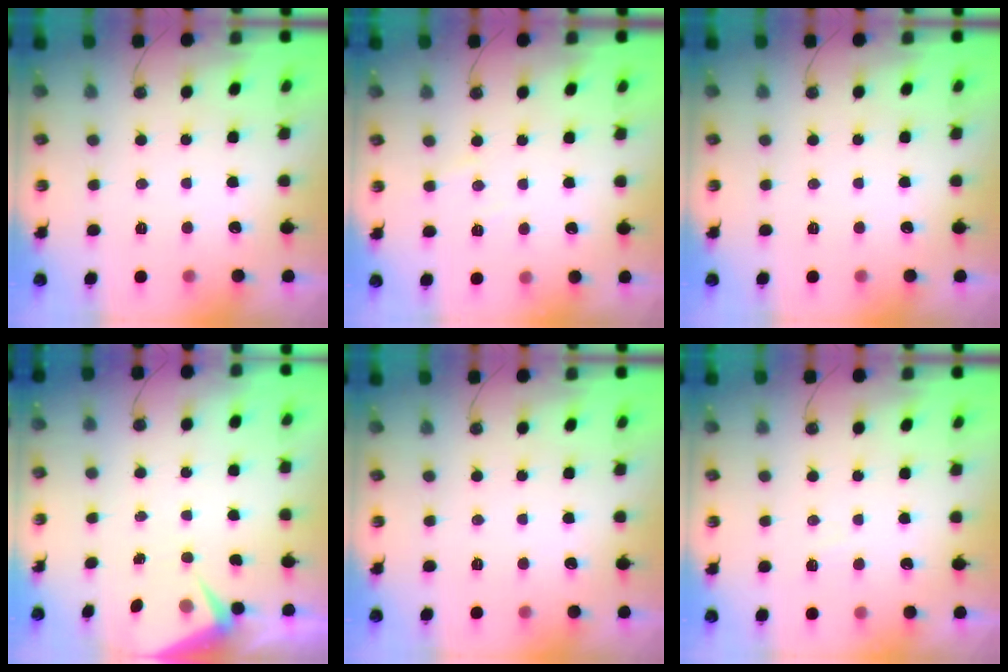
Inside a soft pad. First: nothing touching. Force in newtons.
{"total": 4.0, "press": 3.9, "slide": 0.6}
{"total": 0.0}
{"total": 4.6, "press": 4.5, "slide": 0.6}
{"total": 0.0}
{"total": 3.8, "press": 3.8, "slide": 0.5}